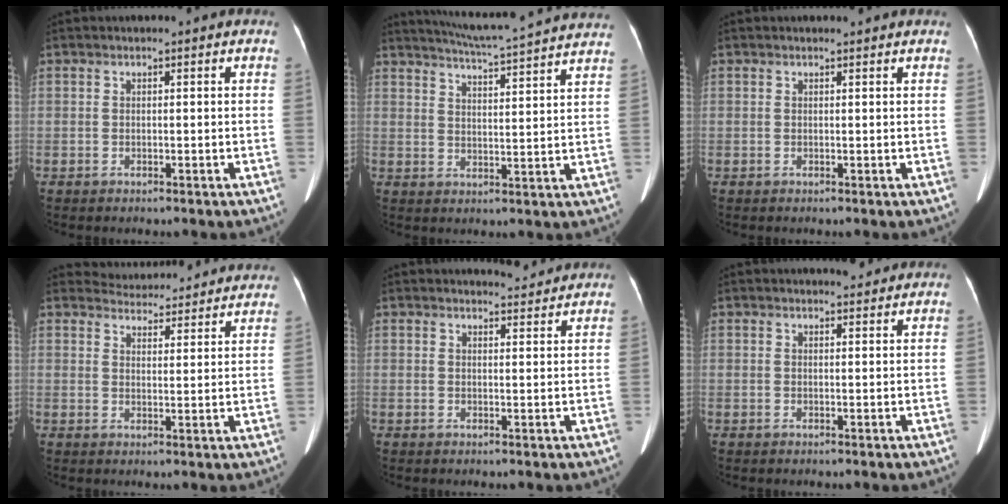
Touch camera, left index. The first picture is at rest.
{"total": 19.0, "force": [17.8, -0.5, 6.8], "torque": [-0.118, -0.015, 0.228]}
{"total": 1.5, "force": [1.4, 0.1, 0.3], "torque": [-0.010, 0.004, 0.015]}
{"total": 13.0, "force": [12.6, 2.7, 1.6], "torque": [-0.004, 0.011, 0.144]}
{"total": 2.9, "force": [2.9, 0.2, 0.0], "torque": [-0.007, -0.004, 0.037]}
{"total": 2.1, "force": [2.0, 0.4, 0.5], "torque": [-0.009, 0.000, 0.026]}